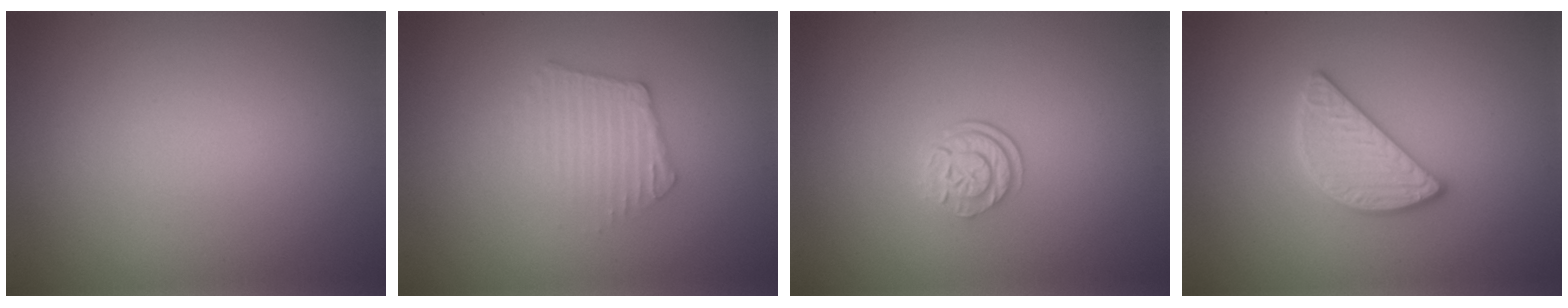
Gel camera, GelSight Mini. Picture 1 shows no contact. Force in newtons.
{"total": 2.4, "press": 2.4, "slide": 0.3}
{"total": 2.4, "press": 1.8, "slide": 1.6}
{"total": 3.0, "press": 3.0, "slide": 0.2}